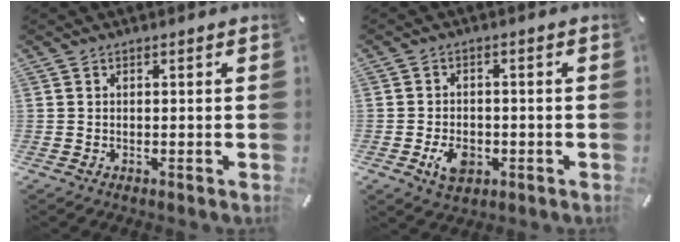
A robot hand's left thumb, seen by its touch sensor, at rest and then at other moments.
{"total": 5.9, "force": [-2.0, 4.2, 3.6], "torque": [-0.068, 0.003, -0.037]}